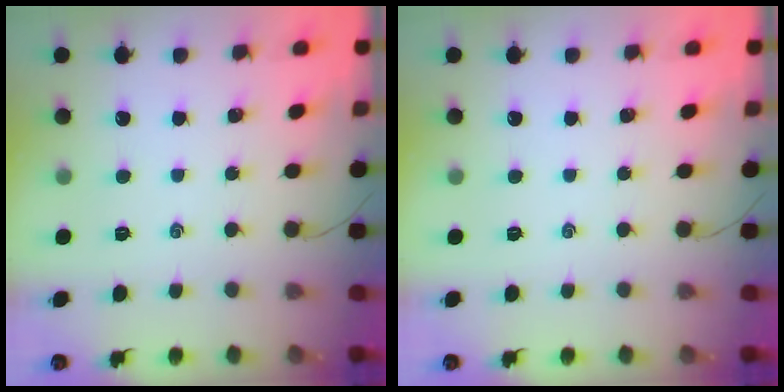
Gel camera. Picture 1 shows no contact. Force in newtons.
{"total": 0.0}